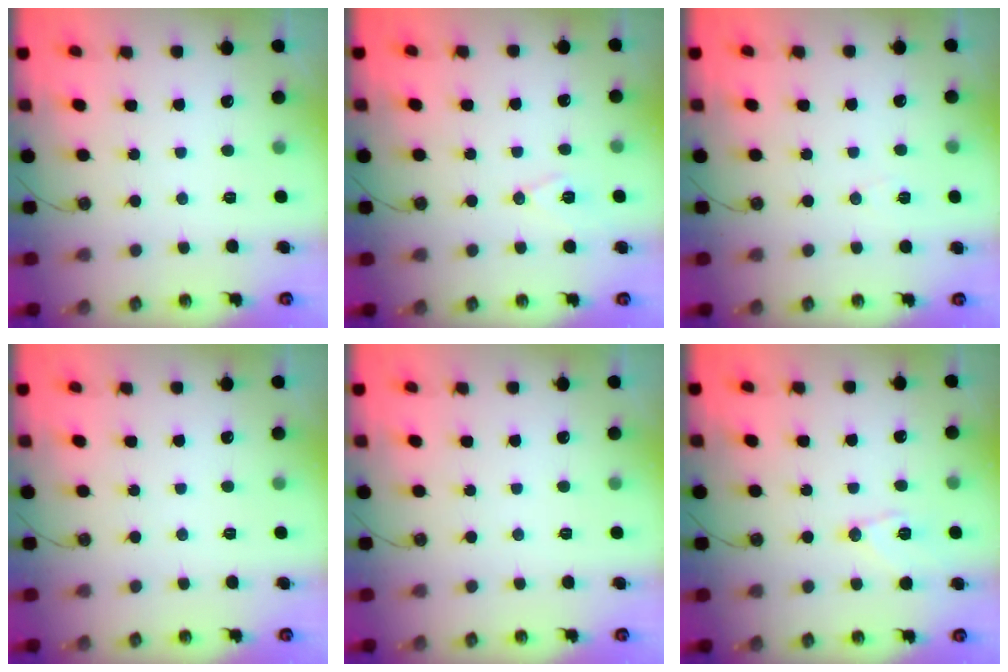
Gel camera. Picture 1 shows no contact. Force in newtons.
{"total": 7.5, "press": 6.6, "slide": 3.6}
{"total": 4.7, "press": 3.8, "slide": 2.8}
{"total": 0.0}
{"total": 0.0}
{"total": 8.7, "press": 8.6, "slide": 1.0}